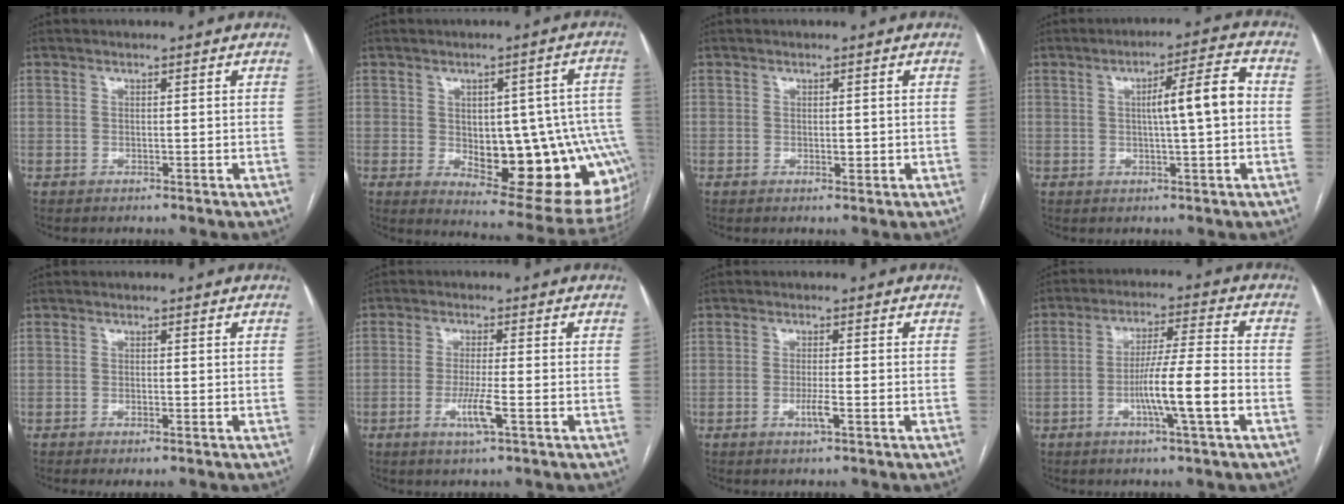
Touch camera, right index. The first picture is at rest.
{"total": 20.5, "force": [-3.2, 7.8, 18.7], "torque": [-0.161, 0.021, -0.014]}
{"total": 1.4, "force": [-0.1, 0.7, 1.2], "torque": [-0.017, -0.002, 0.001]}
{"total": 7.8, "force": [0.4, 0.5, 7.7], "torque": [-0.117, 0.016, 0.004]}
{"total": 1.4, "force": [-0.9, 0.2, 1.1], "torque": [-0.018, -0.003, -0.011]}
{"total": 4.9, "force": [-1.8, 0.0, 4.5], "torque": [-0.089, -0.011, -0.033]}
{"total": 2.6, "force": [-1.0, 0.1, 2.4], "torque": [-0.046, -0.004, -0.018]}
{"total": 10.0, "force": [-3.1, -0.3, 9.5], "torque": [-0.170, 0.000, -0.056]}